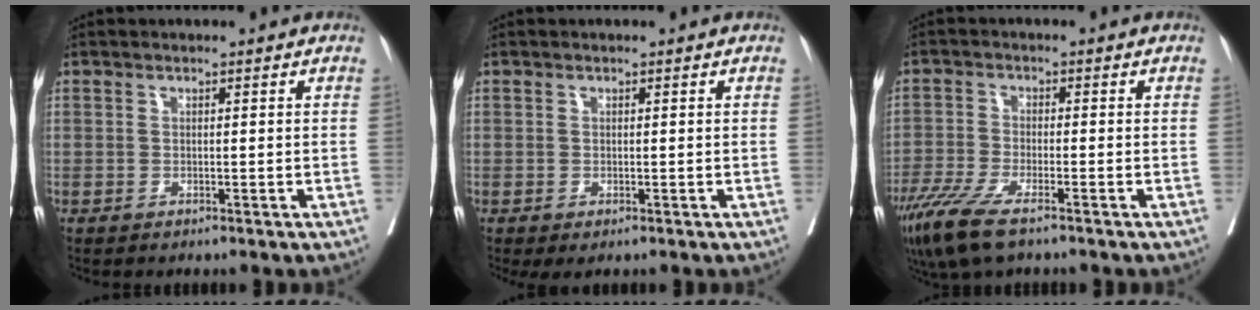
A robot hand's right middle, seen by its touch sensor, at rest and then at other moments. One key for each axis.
{"total": 1.1, "fx": -0.1, "fy": 0.3, "fz": 1.0, "tx": -0.025, "ty": -0.011, "tz": 0.007}
{"total": 8.4, "fx": -5.7, "fy": 1.5, "fz": 5.9, "tx": -0.114, "ty": -0.020, "tz": -0.101}